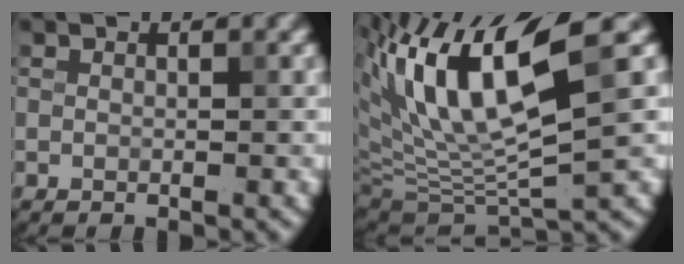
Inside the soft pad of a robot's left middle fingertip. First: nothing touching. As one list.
[{"total": 11.6, "force": [5.2, 3.0, 10.0], "torque": [-0.186, 0.005, 0.102]}]